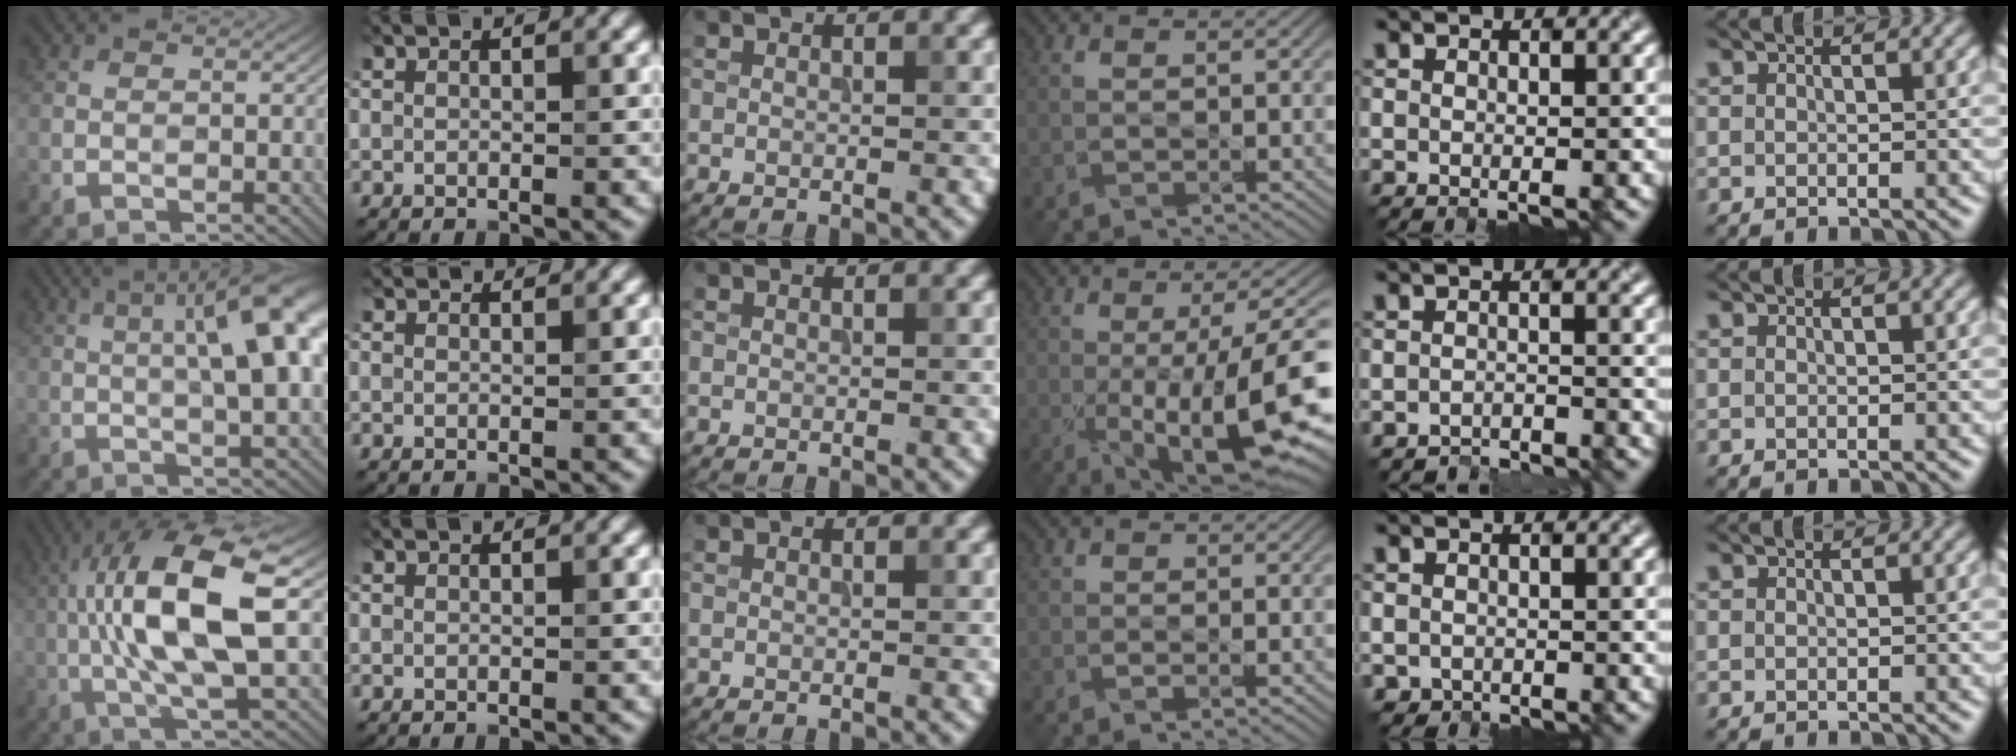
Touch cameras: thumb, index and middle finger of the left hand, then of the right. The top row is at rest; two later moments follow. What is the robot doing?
{"motion": "close", "object": "folder"}